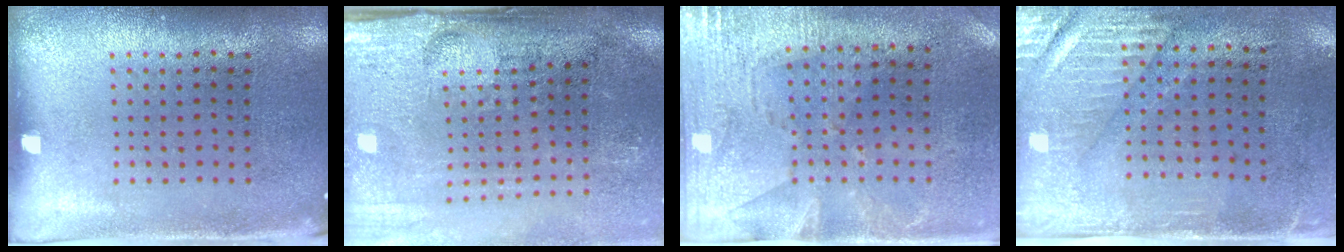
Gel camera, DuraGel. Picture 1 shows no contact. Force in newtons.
{"total": 4.7, "press": 3.9, "slide": 2.7}
{"total": 2.7, "press": 2.3, "slide": 1.5}
{"total": 2.9, "press": 2.5, "slide": 1.5}